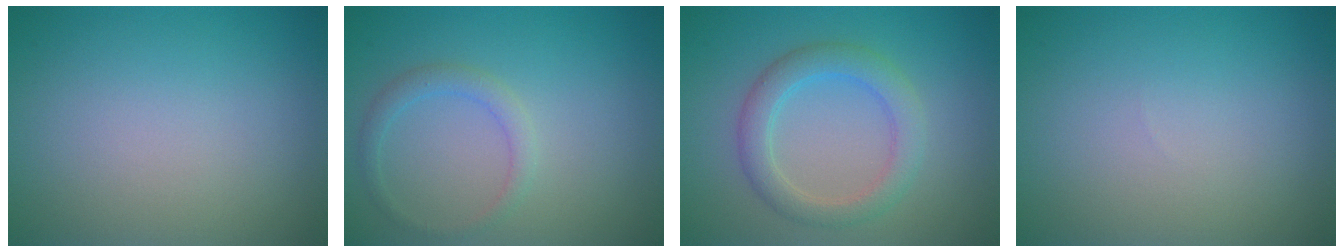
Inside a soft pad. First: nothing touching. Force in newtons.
{"total": 1.7, "press": 1.7, "slide": 0.1}
{"total": 3.5, "press": 3.5, "slide": 0.2}
{"total": 0.0}